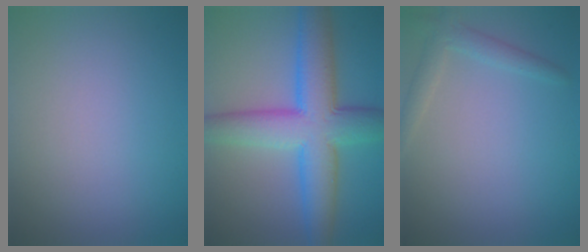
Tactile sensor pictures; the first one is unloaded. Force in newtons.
{"total": 9.2, "press": 9.2, "slide": 0.2}
{"total": 2.0, "press": 2.0, "slide": 0.1}